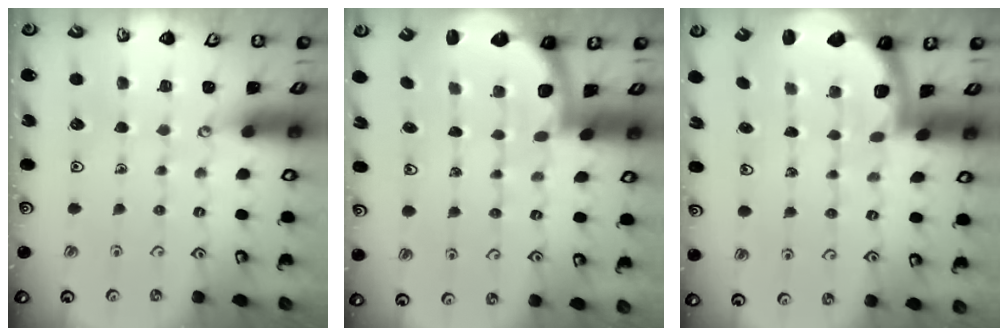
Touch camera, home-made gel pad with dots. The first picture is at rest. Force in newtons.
{"total": 2.2, "press": 2.1, "slide": 0.8}
{"total": 2.0, "press": 2.0, "slide": 0.5}